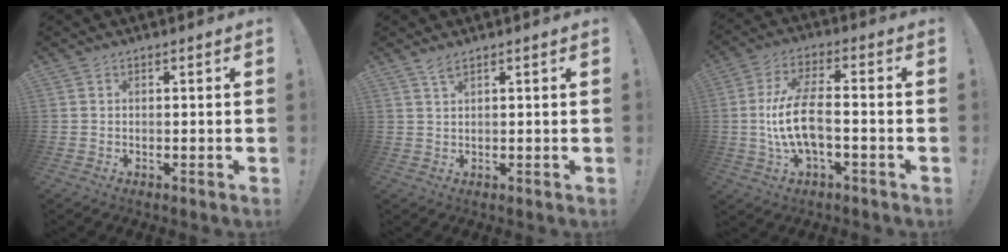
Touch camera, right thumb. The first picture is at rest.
{"total": 2.0, "force": [1.4, 0.2, 1.4], "torque": [-0.030, -0.004, 0.026]}
{"total": 10.8, "force": [-2.1, 3.6, 10.0], "torque": [-0.211, 0.002, -0.039]}